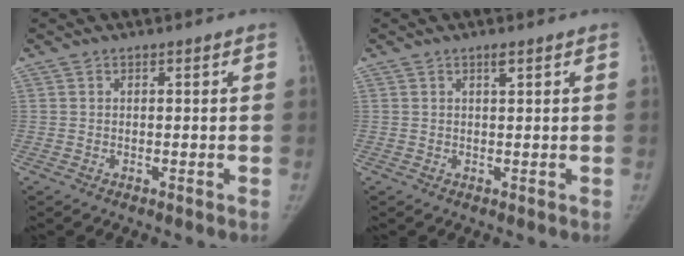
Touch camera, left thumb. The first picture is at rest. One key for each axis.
{"total": 1.2, "fx": 0.8, "fy": 0.3, "fz": 0.9, "tx": -0.012, "ty": -0.003, "tz": 0.014}